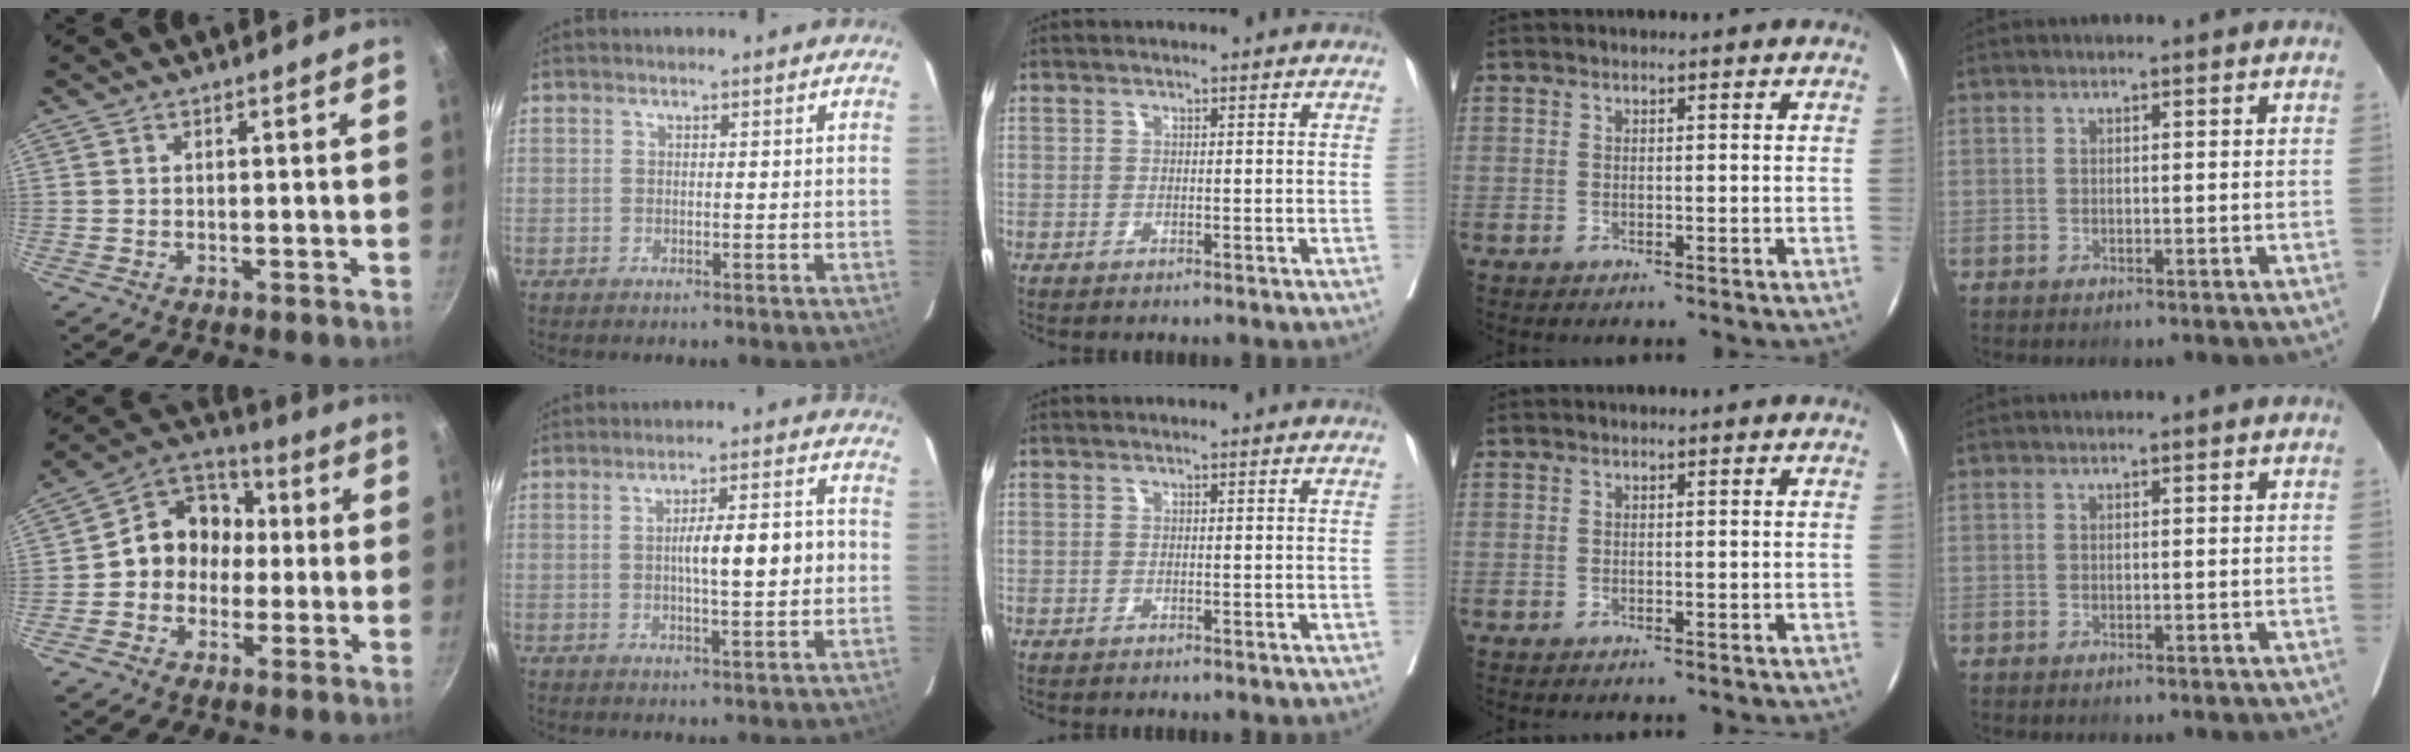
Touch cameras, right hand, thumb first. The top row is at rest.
{"thumb": {"total": 12.2, "force": [-0.5, 10.3, 6.5], "torque": [-0.064, 0.036, -0.024]}, "index": {"total": 8.0, "force": [-0.1, 1.2, 7.9], "torque": [-0.123, 0.016, 0.001]}}